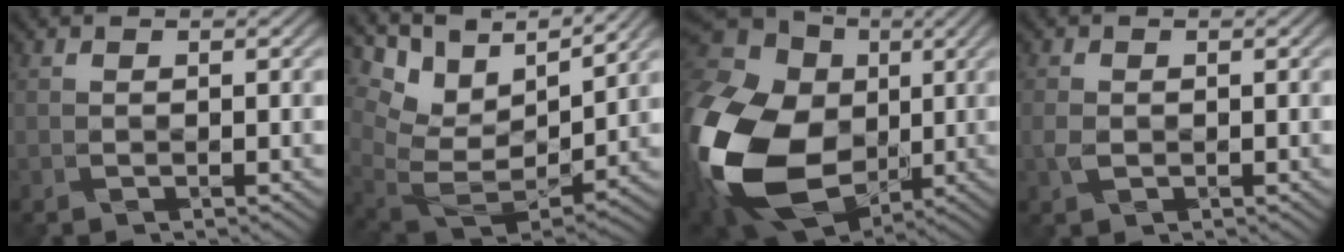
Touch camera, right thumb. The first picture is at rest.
{"total": 13.5, "force": [6.8, 8.0, 8.5], "torque": [-0.203, 0.012, 0.139]}
{"total": 22.2, "force": [-2.4, 17.0, 14.1], "torque": [-0.385, -0.048, -0.012]}
{"total": 1.2, "force": [-0.4, 0.9, 0.7], "torque": [-0.023, -0.003, -0.005]}